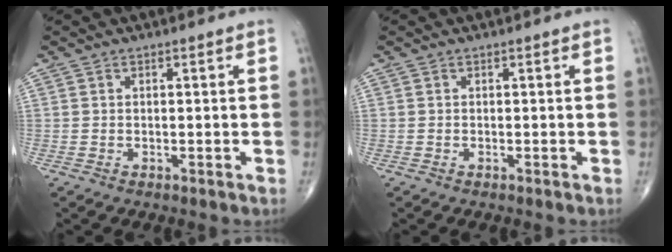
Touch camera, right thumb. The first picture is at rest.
{"total": 0.0}